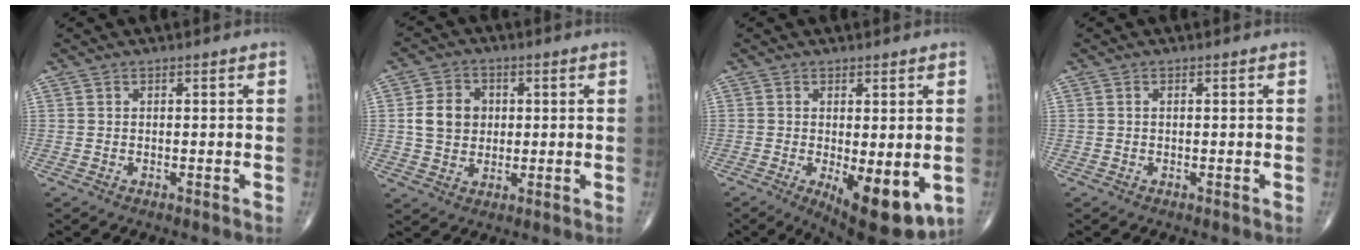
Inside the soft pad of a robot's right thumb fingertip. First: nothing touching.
{"total": 7.6, "force": [0.9, 6.3, 4.2], "torque": [-0.052, 0.002, 0.015]}
{"total": 11.5, "force": [-2.8, 4.3, 10.3], "torque": [-0.135, -0.024, -0.026]}
{"total": 0.0}